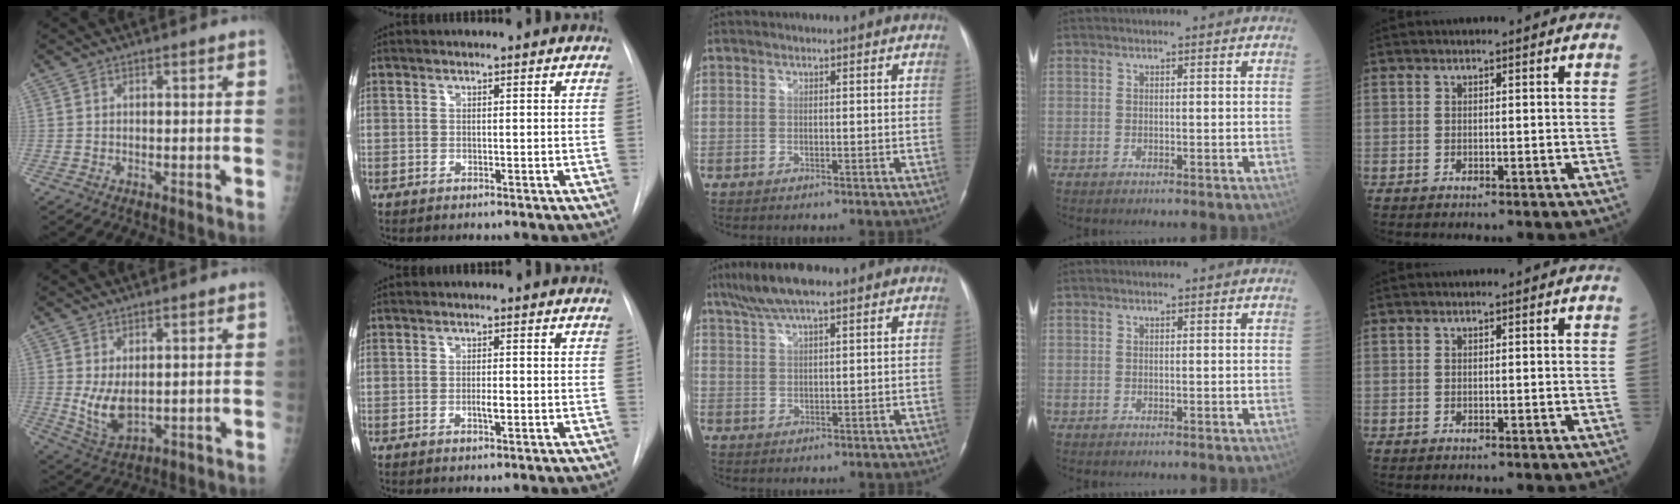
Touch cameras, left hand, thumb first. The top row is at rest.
{"thumb": {"total": 6.8, "force": [0.8, 3.9, 5.5], "torque": [-0.094, -0.021, 0.030]}, "index": {"total": 1.4, "force": [-0.7, 0.3, 1.2], "torque": [-0.023, -0.006, -0.012]}, "middle": {"total": 7.5, "force": [5.4, 1.2, 5.1], "torque": [-0.100, 0.020, 0.094]}}